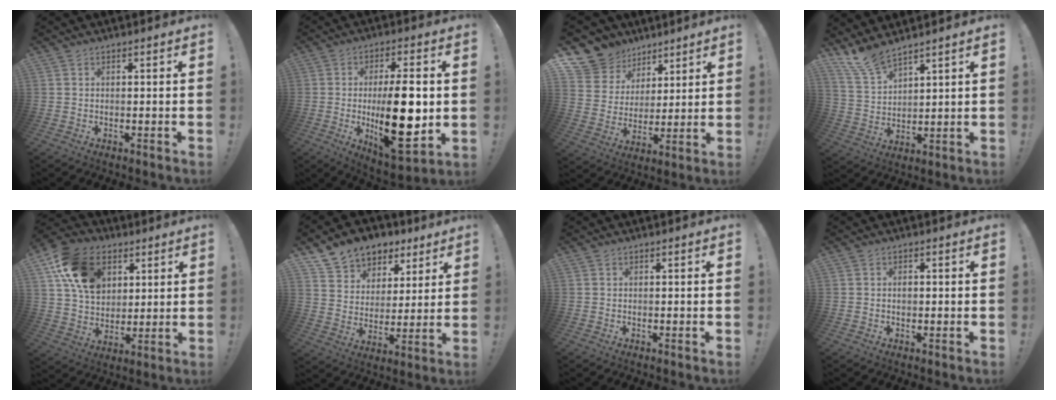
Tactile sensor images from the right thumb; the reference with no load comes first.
{"total": 20.7, "force": [-0.9, 7.9, 19.1], "torque": [-0.300, -0.013, -0.007]}
{"total": 11.5, "force": [7.3, 8.6, 1.8], "torque": [-0.034, -0.056, 0.149]}
{"total": 8.5, "force": [7.7, 1.9, 2.9], "torque": [-0.069, -0.049, 0.148]}
{"total": 17.9, "force": [7.7, 12.9, 9.7], "torque": [-0.155, -0.026, 0.152]}
{"total": 10.3, "force": [7.1, 7.2, 1.8], "torque": [-0.023, -0.060, 0.136]}
{"total": 0.0}
{"total": 1.1, "force": [-0.1, 1.0, 0.5], "torque": [-0.009, 0.006, -0.003]}